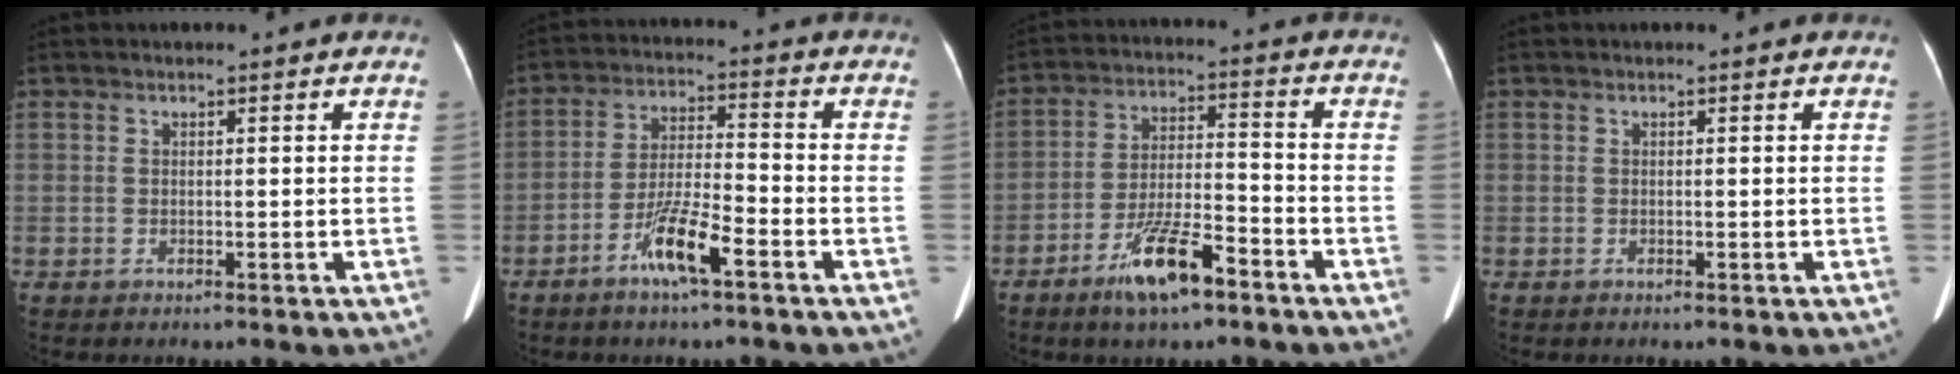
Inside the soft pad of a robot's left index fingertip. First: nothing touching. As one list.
[{"total": 7.8, "force": [-4.5, 0.6, 6.3], "torque": [-0.129, -0.003, -0.085]}, {"total": 9.7, "force": [-6.3, 2.0, 7.2], "torque": [-0.141, -0.006, -0.112]}, {"total": 0.0}]